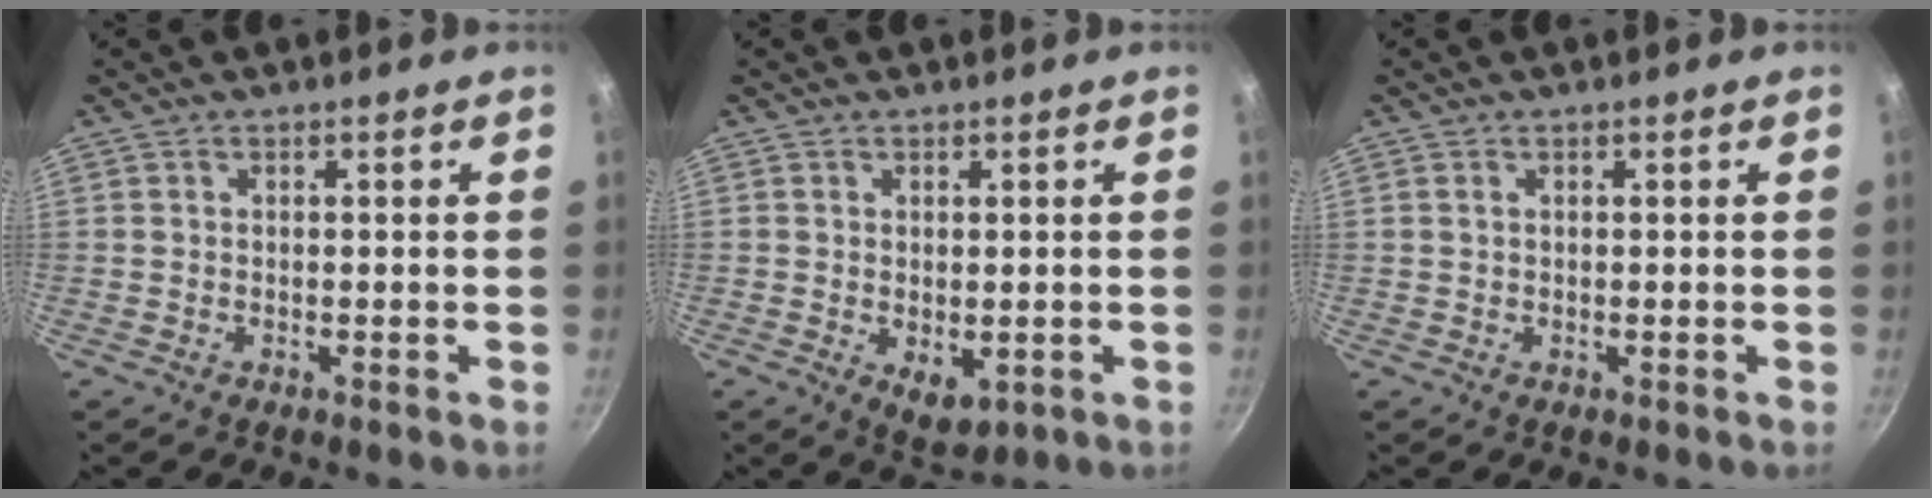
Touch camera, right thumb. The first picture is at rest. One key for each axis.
{"total": 4.7, "fx": -0.6, "fy": 2.8, "fz": 3.7, "tx": -0.045, "ty": -0.012, "tz": 0.000}
{"total": 0.6, "fx": 0.2, "fy": 0.4, "fz": 0.4, "tx": -0.007, "ty": 0.001, "tz": 0.004}